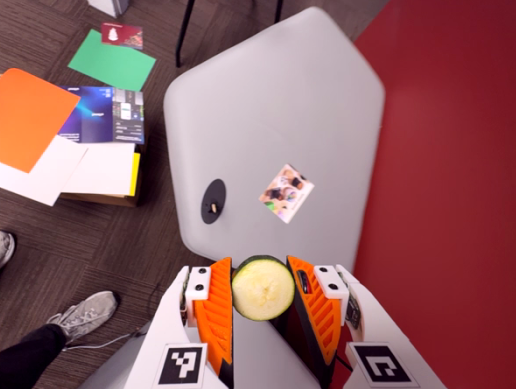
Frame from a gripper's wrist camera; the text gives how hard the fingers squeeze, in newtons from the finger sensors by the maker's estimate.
{"total": 9.1, "left": 9.5, "right": 8.7}